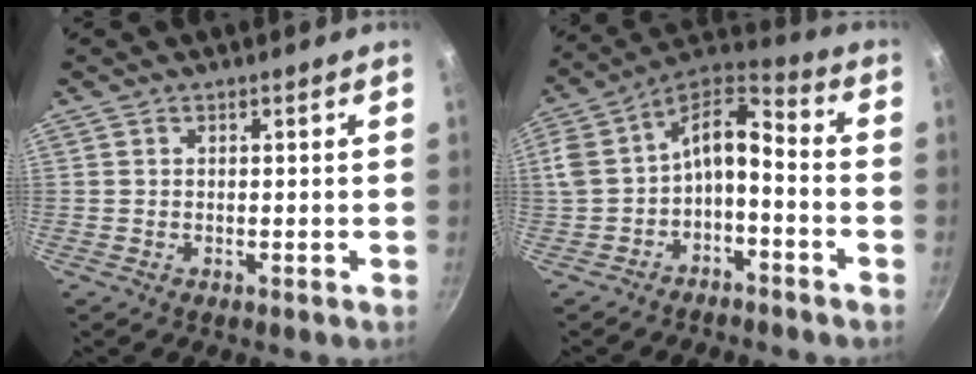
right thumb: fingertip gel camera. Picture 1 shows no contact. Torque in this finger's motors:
{"motor_torque": [0.25, 0.16, 1.06, -0.21, 0.12]}